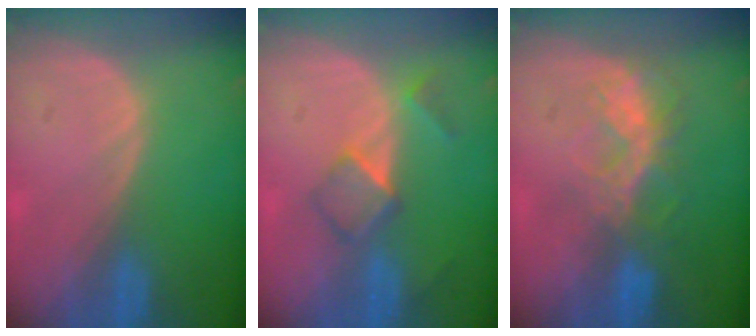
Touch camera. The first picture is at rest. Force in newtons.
{"total": 5.0, "press": 4.4, "slide": 2.4}
{"total": 6.3, "press": 6.2, "slide": 1.2}